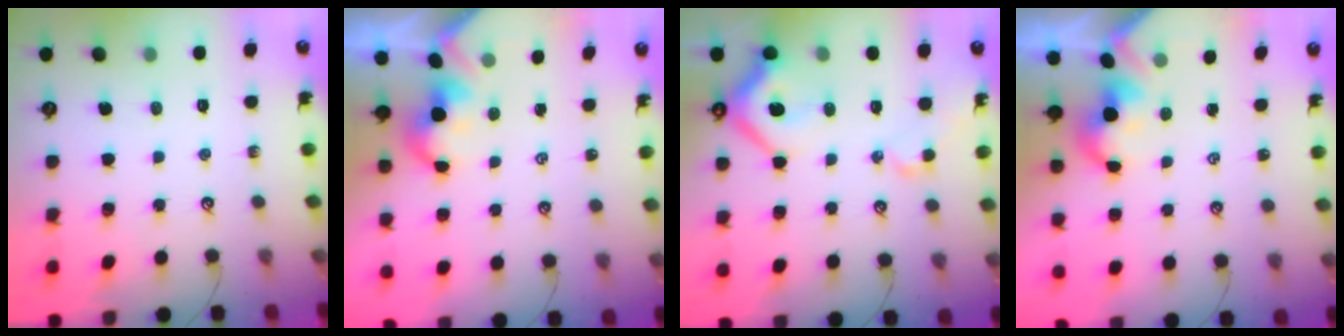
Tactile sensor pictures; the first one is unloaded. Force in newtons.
{"total": 2.2, "press": 2.2, "slide": 0.4}
{"total": 10.5, "press": 10.4, "slide": 1.6}
{"total": 2.2, "press": 2.2, "slide": 0.4}